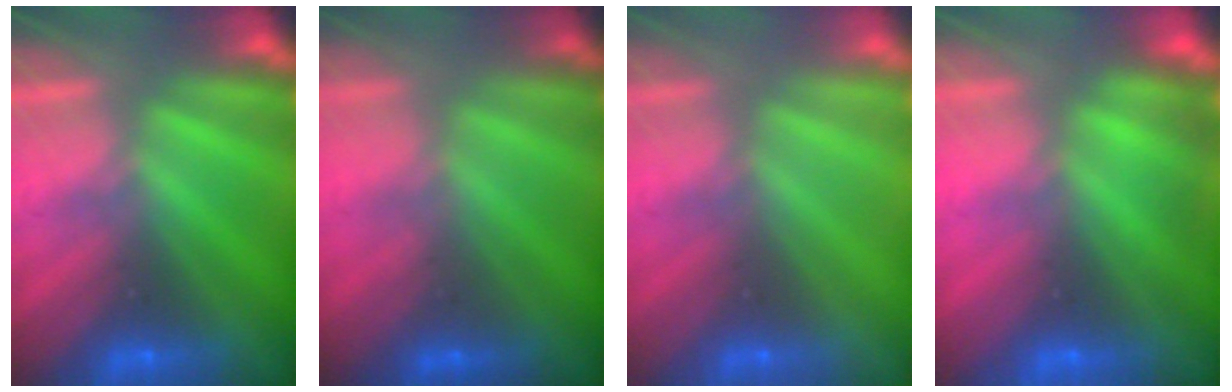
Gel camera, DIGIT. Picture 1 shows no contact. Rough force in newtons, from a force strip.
{"total": 1.2}
{"total": 2.9}
{"total": 3.5}